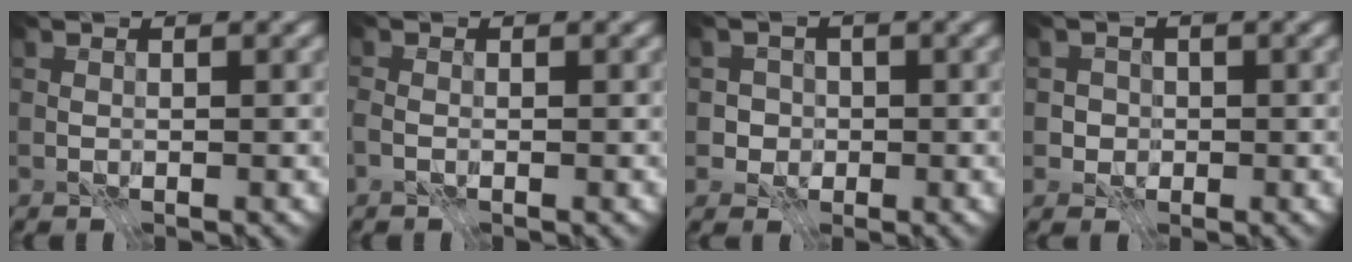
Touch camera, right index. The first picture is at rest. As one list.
[{"total": 1.4, "force": [-0.6, 0.9, 0.8], "torque": [-0.017, -0.001, -0.014]}, {"total": 2.2, "force": [-0.3, 2.1, 0.5], "torque": [0.011, 0.002, -0.007]}, {"total": 1.8, "force": [-0.2, 1.8, 0.4], "torque": [0.007, 0.003, -0.001]}]